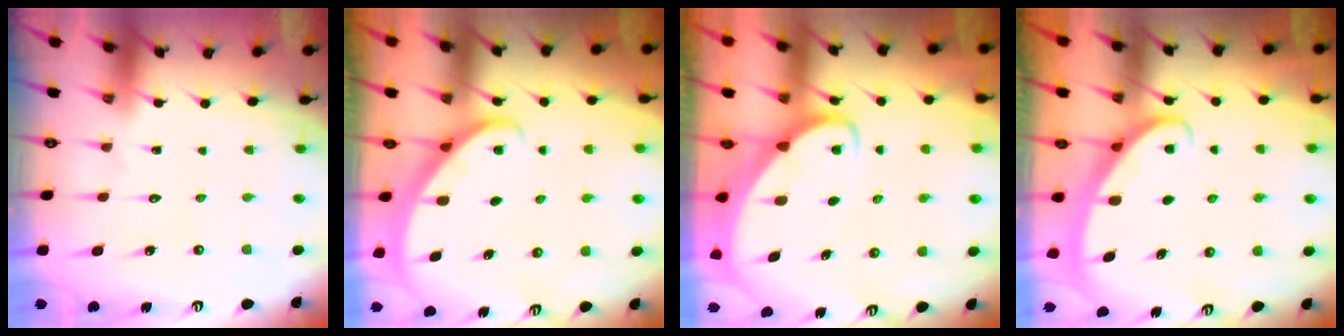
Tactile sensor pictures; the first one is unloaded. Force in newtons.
{"total": 2.3, "press": 2.3, "slide": 0.2}
{"total": 2.5, "press": 2.5, "slide": 0.2}
{"total": 2.6, "press": 2.6, "slide": 0.4}